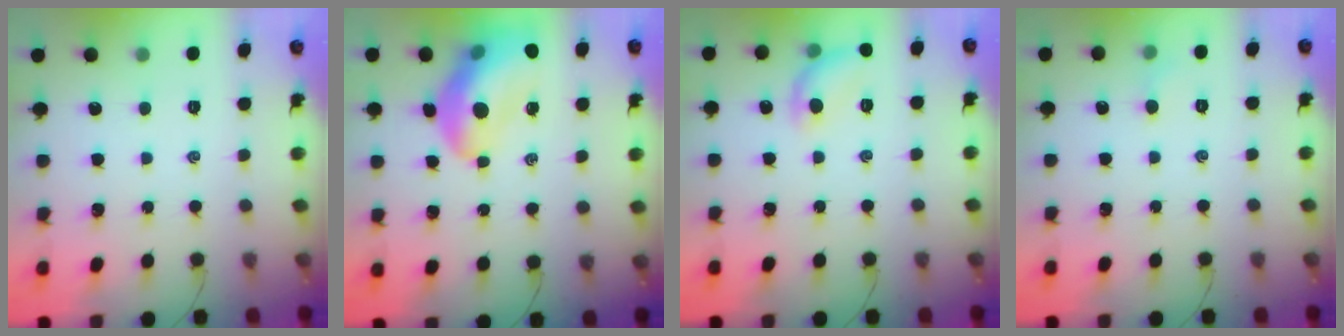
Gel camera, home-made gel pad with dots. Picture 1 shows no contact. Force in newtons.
{"total": 15.6, "press": 15.0, "slide": 4.4}
{"total": 8.6, "press": 8.6, "slide": 0.2}
{"total": 3.3, "press": 3.1, "slide": 1.1}